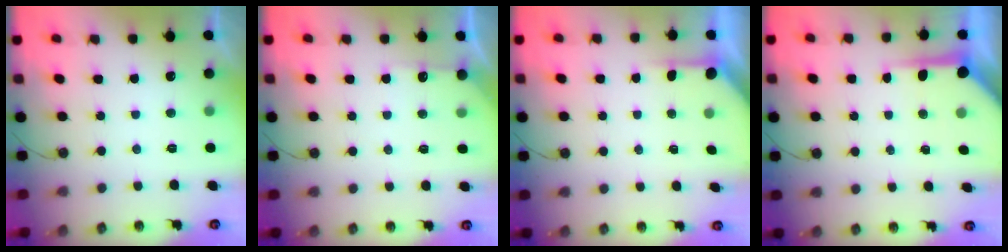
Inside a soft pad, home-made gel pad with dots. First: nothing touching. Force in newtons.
{"total": 4.2, "press": 4.2, "slide": 0.6}
{"total": 2.2, "press": 2.2, "slide": 0.3}
{"total": 8.3, "press": 8.3, "slide": 0.6}